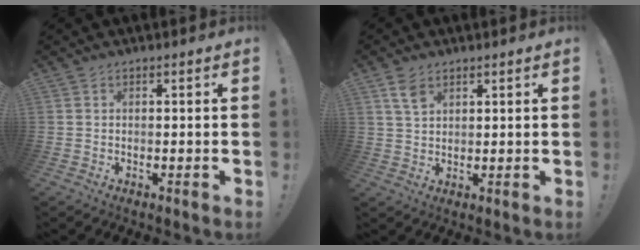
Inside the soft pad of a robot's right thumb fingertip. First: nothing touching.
{"total": 5.1, "force": [3.1, 3.0, 2.8], "torque": [-0.040, -0.014, 0.057]}